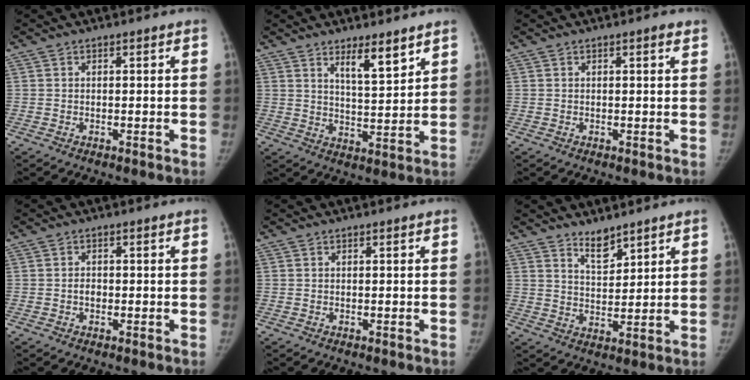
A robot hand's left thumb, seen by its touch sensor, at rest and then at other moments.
{"total": 6.9, "force": [4.7, 1.6, 4.8], "torque": [-0.067, -0.042, 0.080]}
{"total": 1.0, "force": [0.6, 0.1, 0.8], "torque": [-0.010, -0.001, 0.007]}
{"total": 1.5, "force": [-0.4, 1.1, 0.9], "torque": [-0.009, 0.004, -0.007]}
{"total": 0.0}
{"total": 4.6, "force": [3.9, 1.6, 1.9], "torque": [-0.016, -0.036, 0.072]}